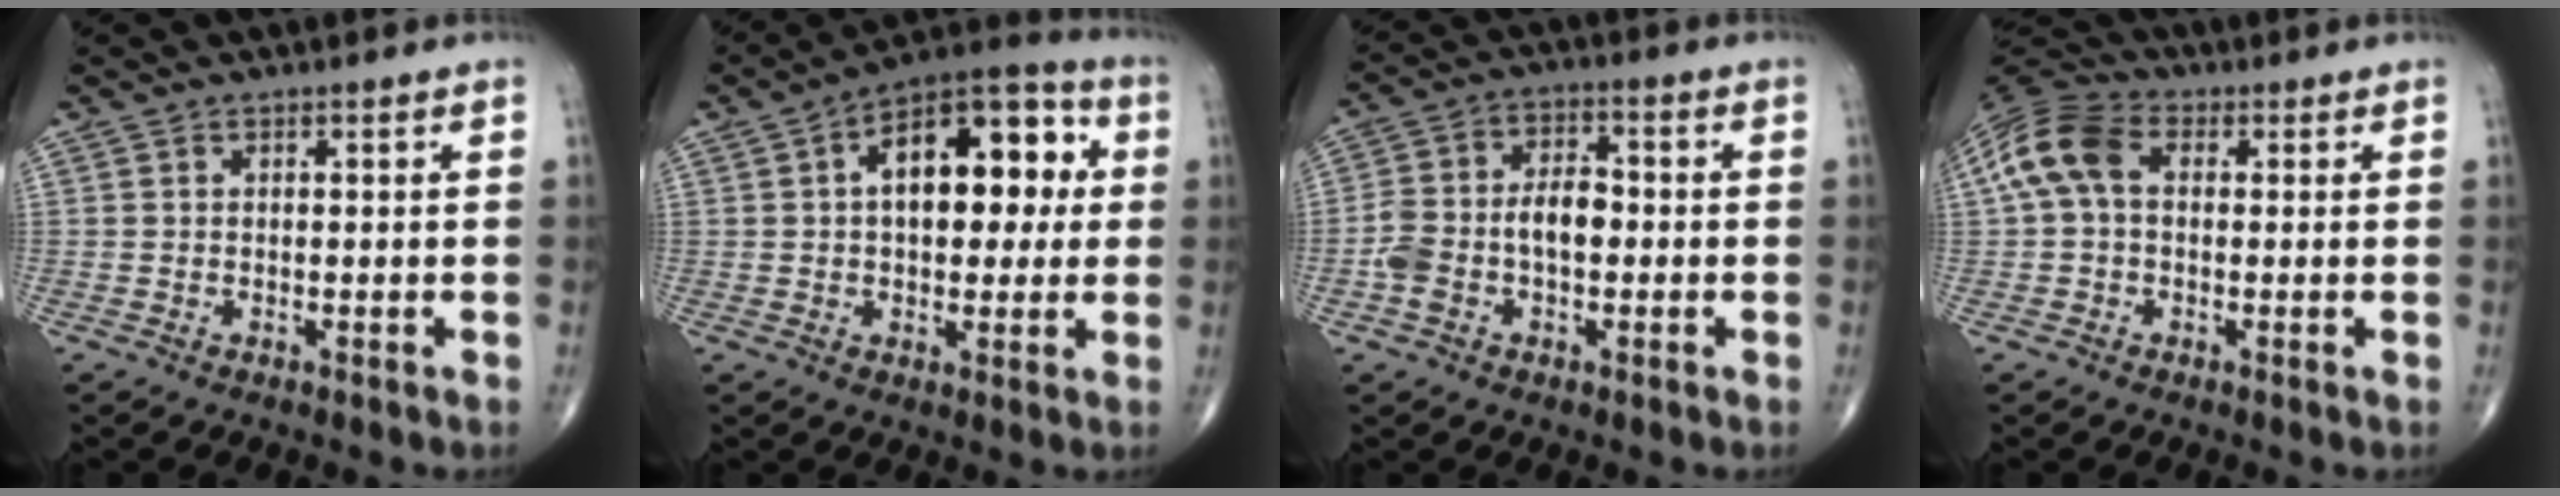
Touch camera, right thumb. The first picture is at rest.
{"total": 17.2, "force": [3.1, 9.3, 14.1], "torque": [-0.169, 0.028, 0.038]}
{"total": 9.5, "force": [-1.6, 5.7, 7.5], "torque": [-0.145, 0.037, -0.033]}
{"total": 9.8, "force": [1.1, 6.6, 7.1], "torque": [-0.149, 0.031, 0.011]}